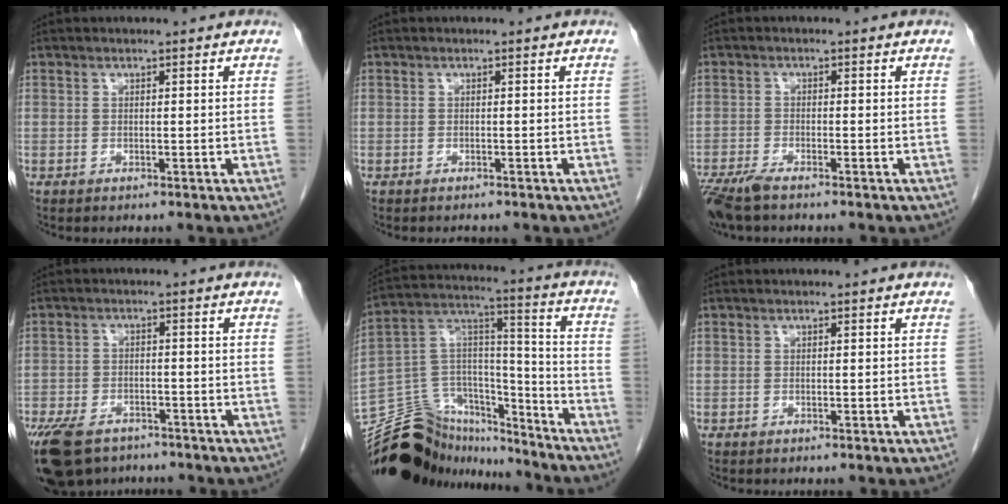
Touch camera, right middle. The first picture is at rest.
{"total": 0.8, "force": [-0.7, 0.1, 0.1], "torque": [-0.009, -0.004, -0.009]}
{"total": 4.8, "force": [-3.7, 0.8, 2.8], "torque": [-0.057, -0.012, -0.068]}
{"total": 12.4, "force": [-8.7, 6.7, 5.7], "torque": [-0.135, -0.009, -0.131]}
{"total": 20.1, "force": [-18.2, 7.2, 4.4], "torque": [-0.084, 0.066, -0.295]}
{"total": 0.0}